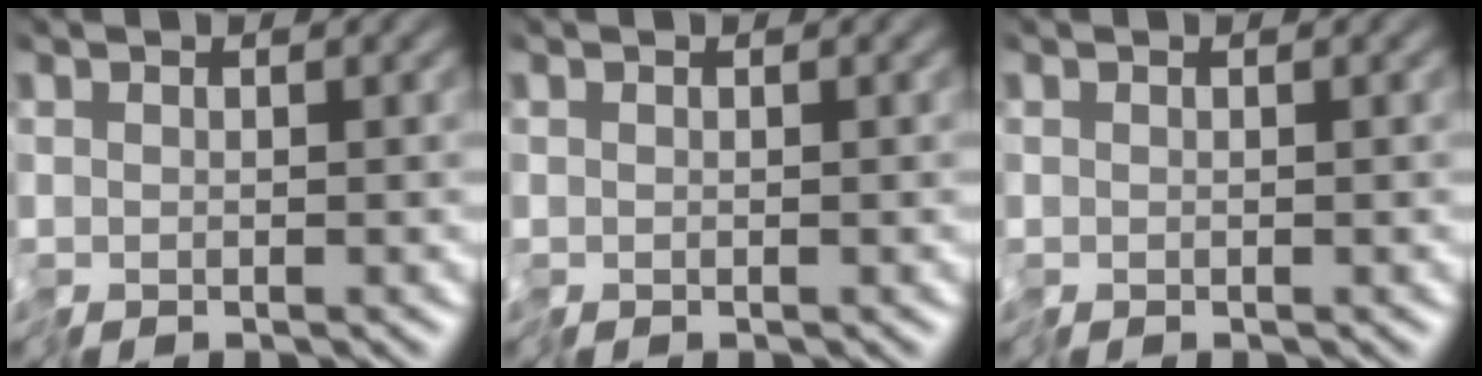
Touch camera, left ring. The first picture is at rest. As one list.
[{"total": 0.0}, {"total": 0.0}]